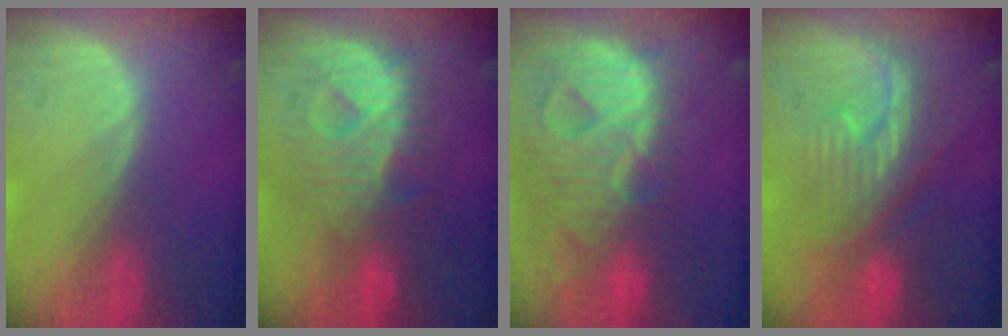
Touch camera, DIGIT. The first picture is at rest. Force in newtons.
{"total": 9.5, "press": 9.5, "slide": 0.5}
{"total": 13.4, "press": 11.4, "slide": 7.0}
{"total": 8.1, "press": 8.1, "slide": 1.0}